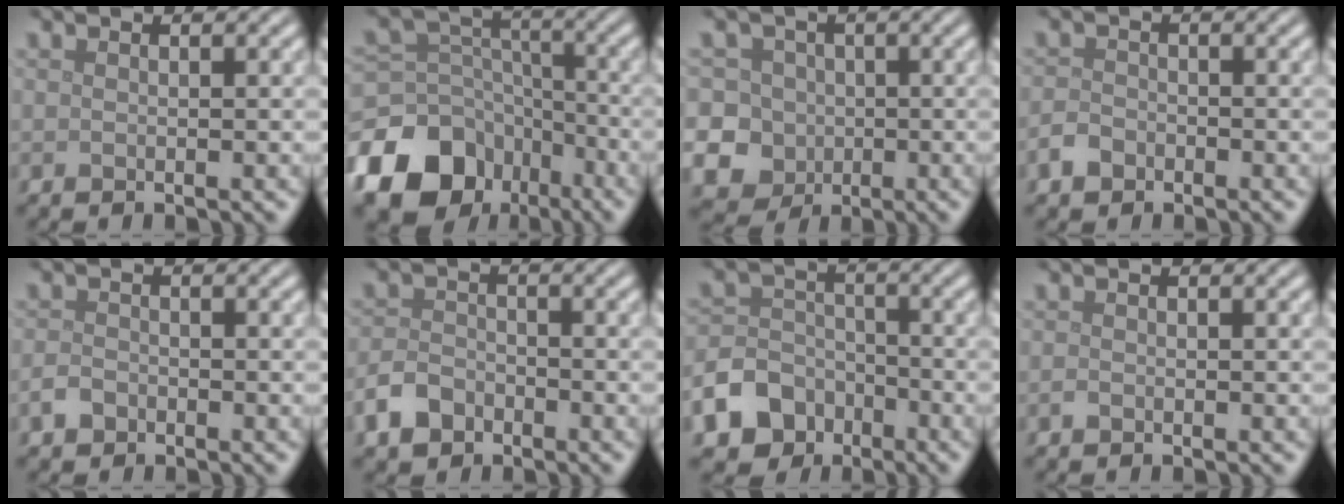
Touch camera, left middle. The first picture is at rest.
{"total": 15.5, "force": [-9.3, 11.1, 5.7], "torque": [-0.151, -0.033, -0.150]}
{"total": 11.3, "force": [-2.1, 10.6, 3.4], "torque": [-0.088, 0.010, -0.065]}
{"total": 1.9, "force": [-1.2, 1.3, 0.7], "torque": [-0.008, 0.002, -0.030]}
{"total": 1.5, "force": [-1.0, 1.0, 0.5], "torque": [-0.007, 0.000, -0.024]}
{"total": 3.4, "force": [-2.2, 2.2, 1.3], "torque": [-0.023, 0.000, -0.049]}
{"total": 9.7, "force": [-5.7, 7.4, 2.3], "torque": [-0.036, -0.028, -0.122]}
{"total": 0.6, "force": [-0.3, 0.4, 0.2], "torque": [-0.004, -0.003, -0.007]}